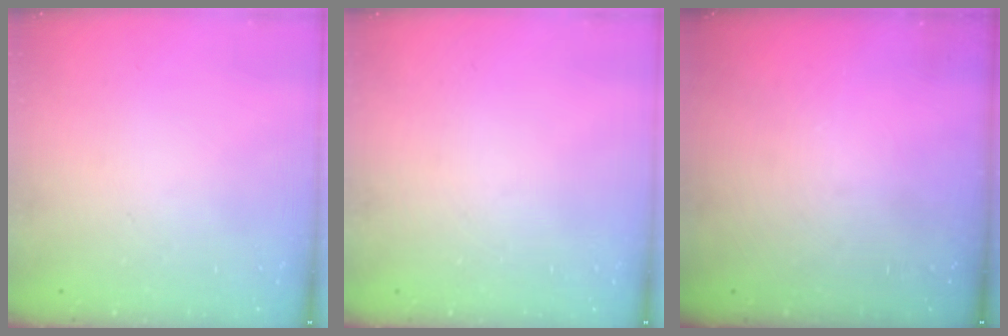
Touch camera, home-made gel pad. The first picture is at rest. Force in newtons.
{"total": 0.0}
{"total": 0.0}